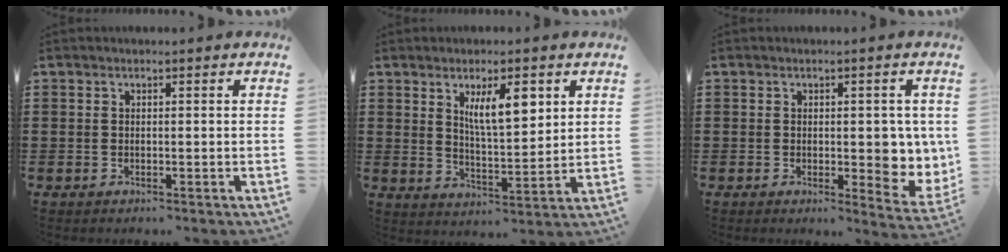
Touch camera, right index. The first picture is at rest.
{"total": 7.3, "force": [3.1, 2.5, 6.2], "torque": [-0.113, 0.000, 0.048]}
{"total": 4.5, "force": [0.6, 2.6, 3.7], "torque": [-0.040, -0.001, 0.005]}